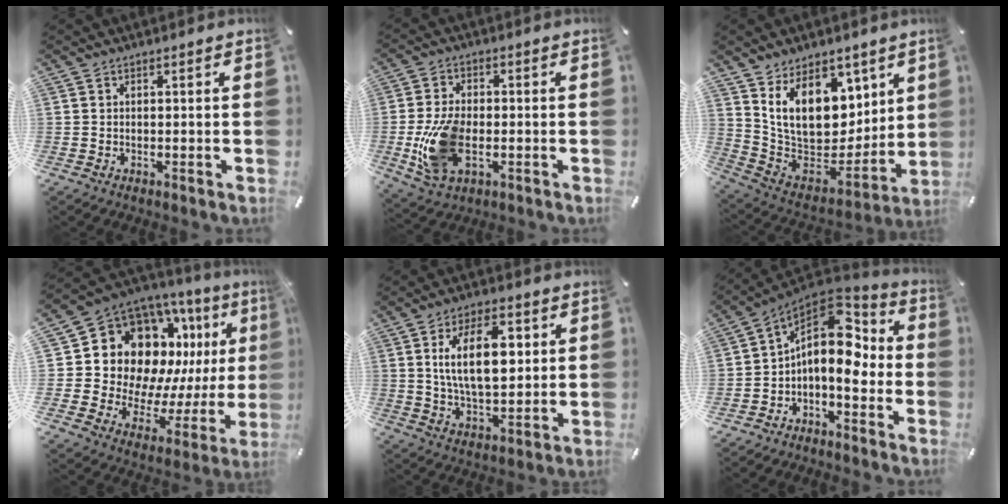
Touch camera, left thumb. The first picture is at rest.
{"total": 13.0, "force": [-2.5, 7.9, 10.0], "torque": [-0.223, -0.007, -0.040]}
{"total": 16.7, "force": [7.7, 11.8, 9.1], "torque": [-0.162, -0.080, 0.149]}
{"total": 18.0, "force": [8.3, 12.9, 9.4], "torque": [-0.160, -0.086, 0.171]}
{"total": 14.8, "force": [3.4, 7.8, 12.1], "torque": [-0.221, -0.007, 0.050]}
{"total": 13.4, "force": [0.4, 8.5, 10.3], "torque": [-0.161, -0.017, 0.001]}